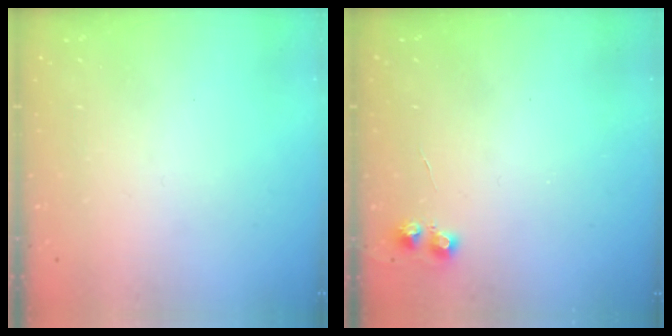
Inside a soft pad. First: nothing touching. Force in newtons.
{"total": 5.7, "press": 5.6, "slide": 0.8}